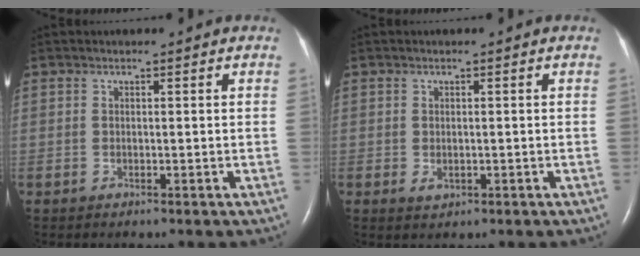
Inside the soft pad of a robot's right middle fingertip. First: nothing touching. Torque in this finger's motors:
{"motor_torque": [-0.04, -0.06, -0.03, 0.00]}